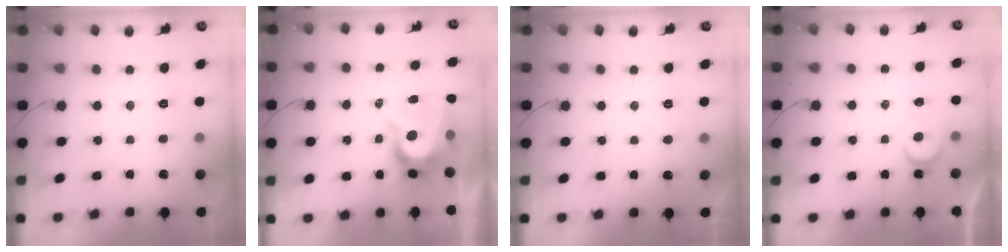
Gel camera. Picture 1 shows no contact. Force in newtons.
{"total": 10.2, "press": 10.2, "slide": 1.0}
{"total": 5.3, "press": 5.3, "slide": 0.5}
{"total": 4.7, "press": 4.7, "slide": 0.5}